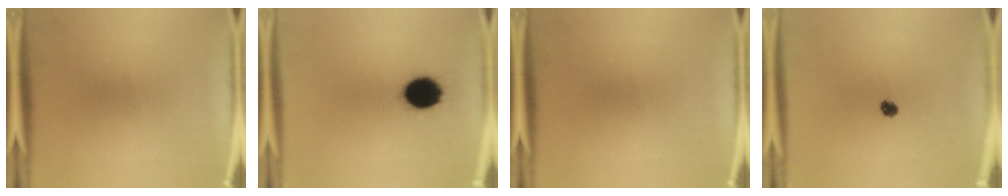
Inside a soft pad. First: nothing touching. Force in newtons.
{"total": 10.8}
{"total": 0.0}
{"total": 1.9}